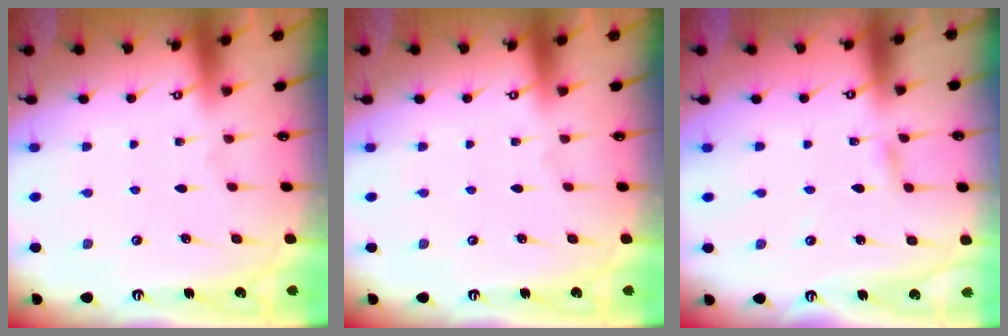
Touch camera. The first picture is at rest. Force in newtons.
{"total": 0.0}
{"total": 2.1, "press": 2.1, "slide": 0.2}